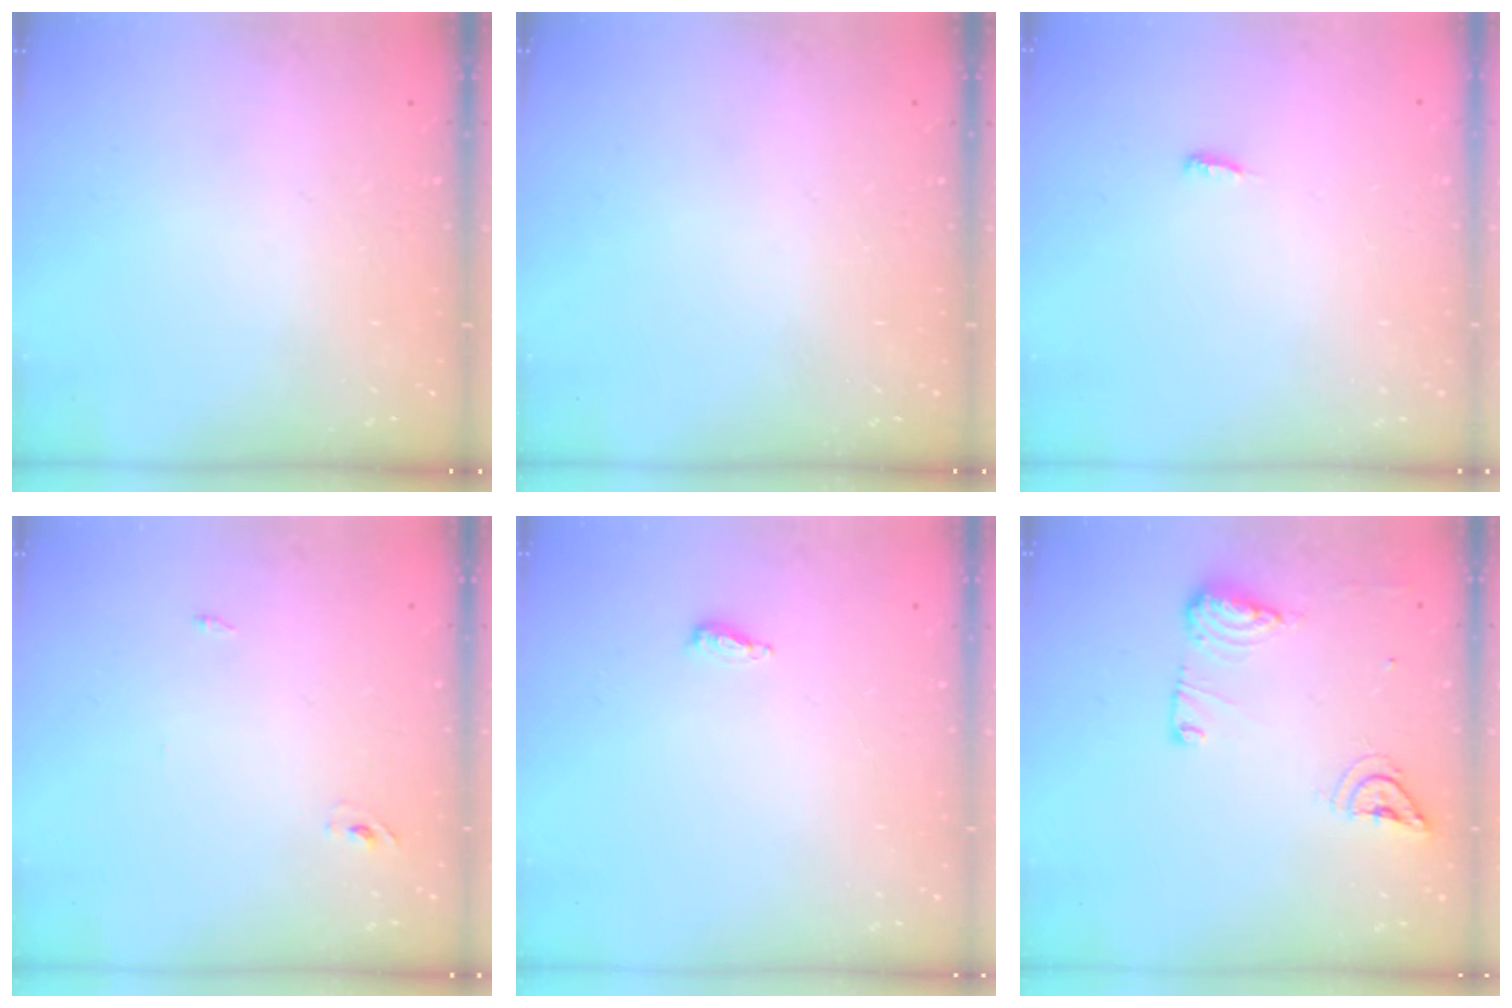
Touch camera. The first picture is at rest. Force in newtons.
{"total": 0.0}
{"total": 4.9, "press": 4.2, "slide": 2.5}
{"total": 2.4, "press": 2.1, "slide": 1.0}
{"total": 5.2, "press": 5.0, "slide": 1.4}
{"total": 12.7, "press": 11.8, "slide": 4.7}